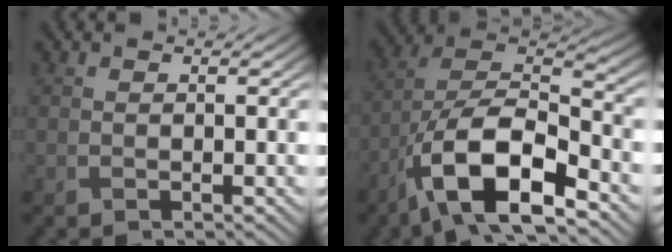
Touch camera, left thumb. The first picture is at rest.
{"total": 13.9, "force": [-7.7, 5.5, 10.1], "torque": [-0.197, -0.008, -0.153]}